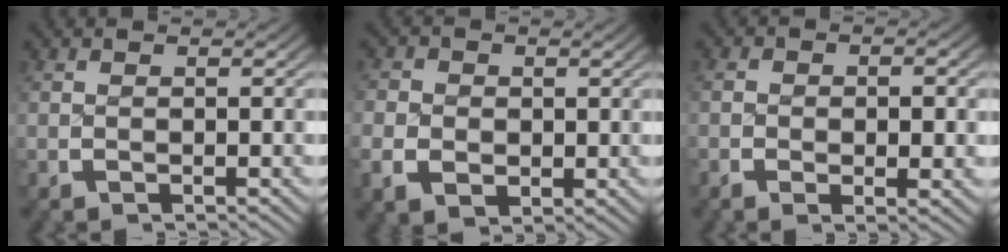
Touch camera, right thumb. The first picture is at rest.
{"total": 3.7, "force": [-0.2, 3.1, 2.0], "torque": [-0.042, -0.008, 0.004]}
{"total": 2.3, "force": [-0.4, 1.2, 1.9], "torque": [-0.032, -0.010, -0.006]}